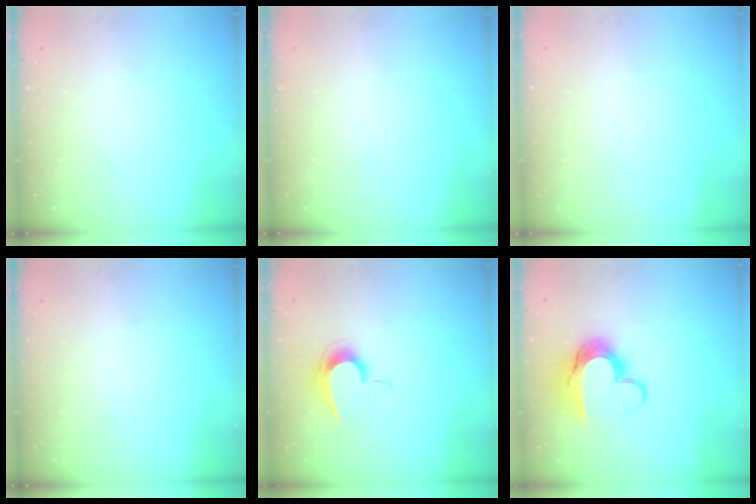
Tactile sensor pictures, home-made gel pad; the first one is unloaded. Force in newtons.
{"total": 0.0}
{"total": 0.8, "press": 0.8, "slide": 0.1}
{"total": 0.0}
{"total": 9.2, "press": 9.2, "slide": 0.8}
{"total": 14.0, "press": 14.0, "slide": 1.0}